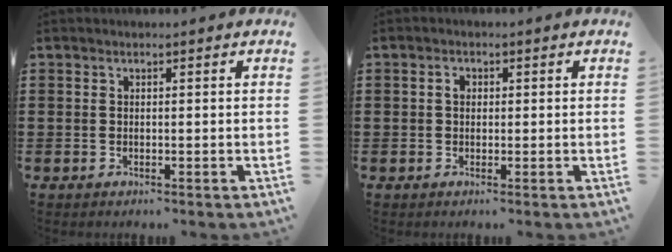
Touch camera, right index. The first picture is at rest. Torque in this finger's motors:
{"motor_torque": [0.70, 0.67, 0.32, 0.05]}